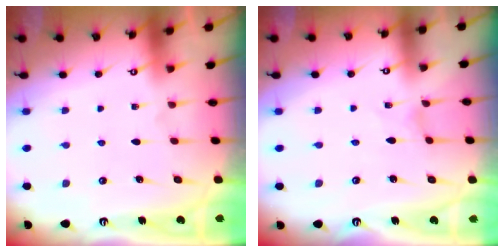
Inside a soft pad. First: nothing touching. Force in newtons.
{"total": 0.0}